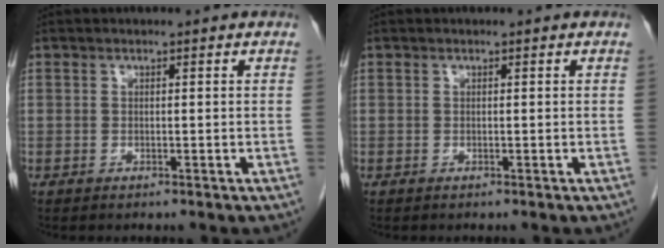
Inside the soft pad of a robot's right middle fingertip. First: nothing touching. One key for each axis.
{"total": 0.0}